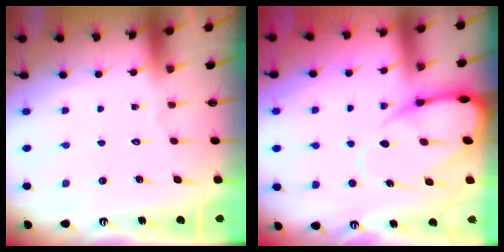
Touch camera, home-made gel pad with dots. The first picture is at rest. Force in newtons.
{"total": 9.8, "press": 9.8, "slide": 0.9}